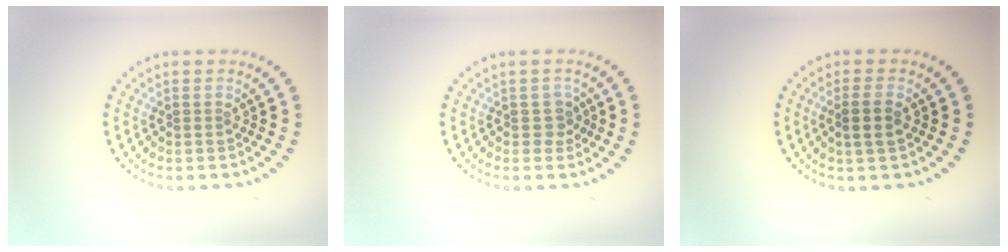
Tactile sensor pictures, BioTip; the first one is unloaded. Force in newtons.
{"total": 1.3, "press": 1.1, "slide": 0.7}
{"total": 2.0, "press": 1.8, "slide": 0.8}